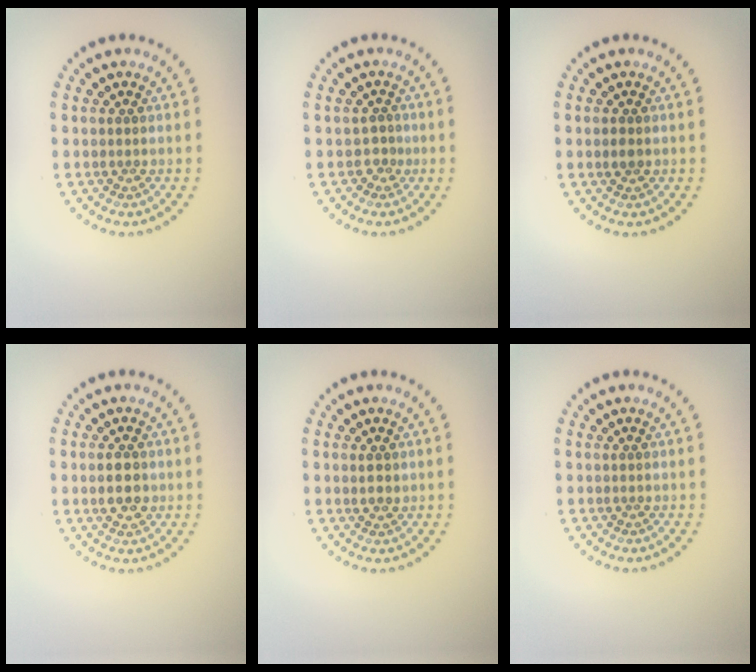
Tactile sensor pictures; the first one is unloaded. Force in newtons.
{"total": 1.0, "press": 0.8, "slide": 0.7}
{"total": 1.1, "press": 1.0, "slide": 0.2}
{"total": 2.6, "press": 2.6, "slide": 0.1}
{"total": 1.1, "press": 1.1, "slide": 0.3}
{"total": 0.0}